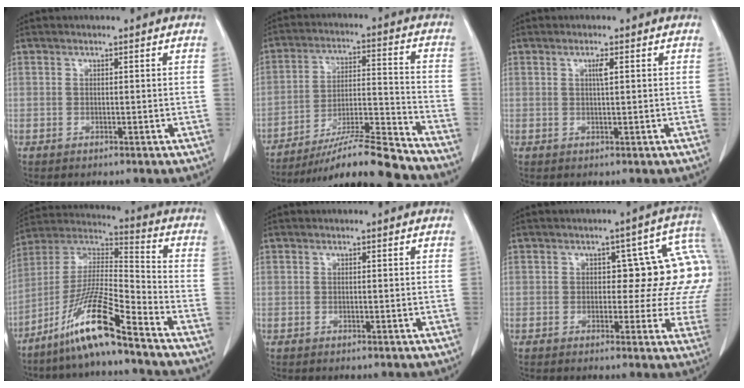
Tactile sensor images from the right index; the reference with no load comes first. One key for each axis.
{"total": 15.8, "fx": -14.0, "fy": 0.8, "fz": 7.3, "tx": -0.127, "ty": 0.007, "tz": -0.234}
{"total": 1.4, "fx": 0.5, "fy": 0.0, "fz": 1.4, "tx": -0.026, "ty": 0.001, "tz": 0.008}
{"total": 13.7, "fx": -9.4, "fy": 0.0, "fz": 10.0, "tx": -0.204, "ty": -0.010, "tz": -0.180}
{"total": 0.0}
{"total": 11.0, "fx": 1.6, "fy": 5.3, "fz": 9.4, "tx": -0.095, "ty": 0.033, "tz": 0.014}